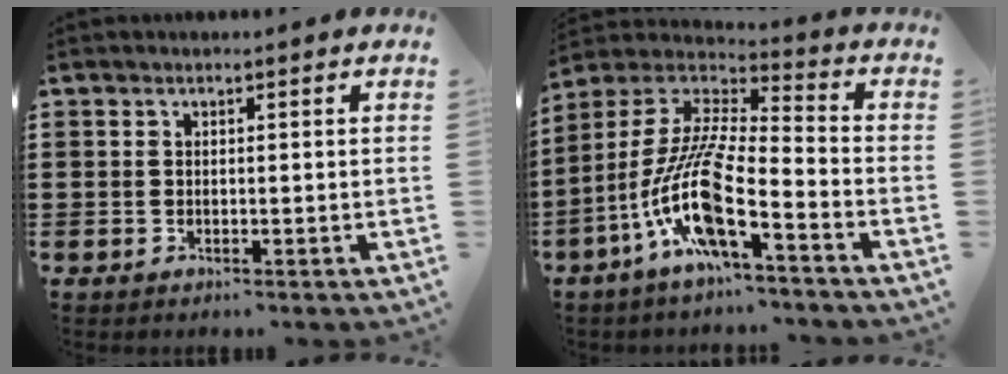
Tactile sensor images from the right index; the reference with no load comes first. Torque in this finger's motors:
{"motor_torque": [2.14, 0.00, 1.05, 0.21]}